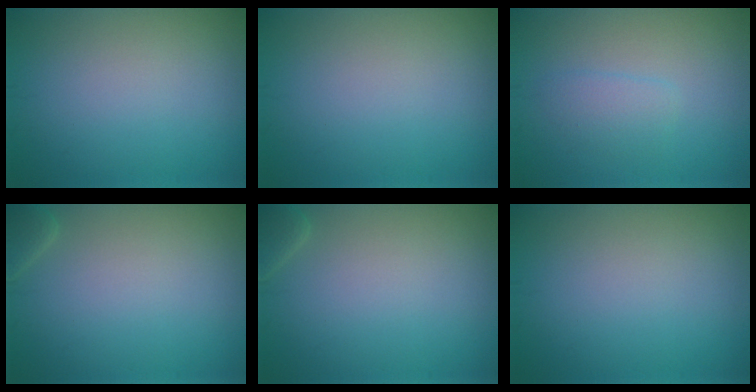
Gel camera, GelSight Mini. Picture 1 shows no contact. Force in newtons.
{"total": 0.0}
{"total": 1.6, "press": 1.6, "slide": 0.1}
{"total": 1.2, "press": 1.2, "slide": 0.2}
{"total": 1.2, "press": 1.2, "slide": 0.2}
{"total": 0.0}